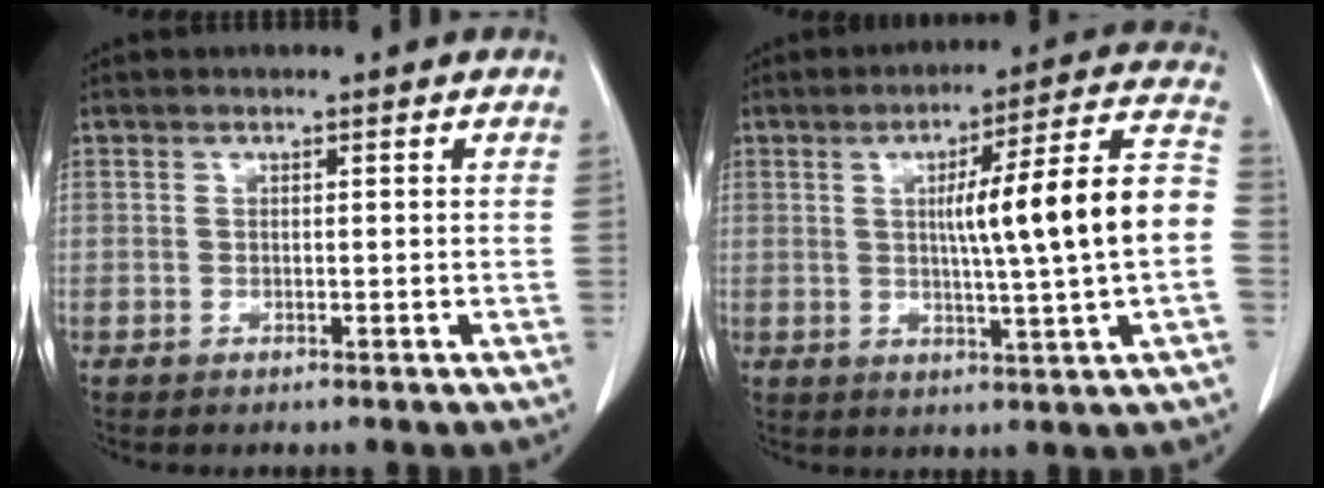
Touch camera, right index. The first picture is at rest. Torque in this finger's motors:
{"motor_torque": [1.81, 0.19, 0.54, 0.19]}